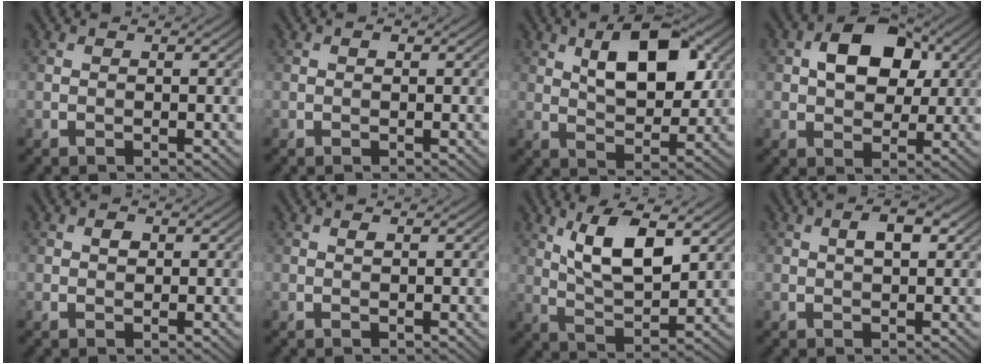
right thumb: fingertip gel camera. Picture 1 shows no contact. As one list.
[{"total": 0.6, "force": [0.1, 0.3, 0.5], "torque": [-0.006, -0.001, 0.000]}, {"total": 10.5, "force": [3.7, 5.2, 8.3], "torque": [-0.137, 0.006, 0.062]}, {"total": 8.7, "force": [2.1, 5.8, 6.1], "torque": [-0.104, 0.010, 0.030]}, {"total": 1.2, "force": [0.3, 0.9, 0.8], "torque": [-0.014, 0.000, 0.003]}, {"total": 0.6, "force": [0.2, 0.1, 0.5], "torque": [-0.010, 0.001, 0.003]}, {"total": 9.1, "force": [4.0, 3.4, 7.5], "torque": [-0.146, 0.000, 0.079]}, {"total": 2.9, "force": [0.8, 1.2, 2.5], "torque": [-0.040, 0.005, 0.011]}]